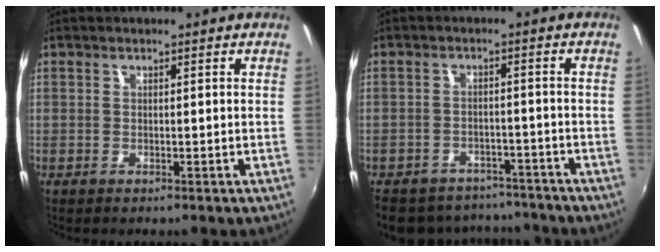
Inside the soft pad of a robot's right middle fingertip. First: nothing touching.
{"total": 16.9, "force": [-14.0, 7.6, 5.7], "torque": [-0.137, 0.016, -0.183]}